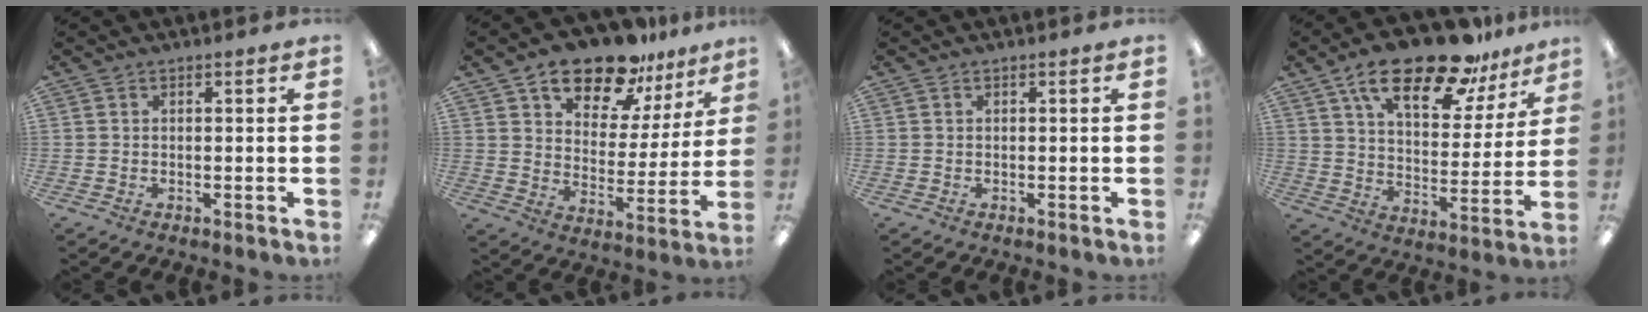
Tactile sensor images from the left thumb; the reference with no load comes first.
{"total": 16.0, "force": [12.7, 7.1, 6.6], "torque": [-0.110, -0.082, 0.225]}
{"total": 0.0}
{"total": 21.0, "force": [14.9, 8.0, 12.4], "torque": [-0.201, -0.084, 0.250]}